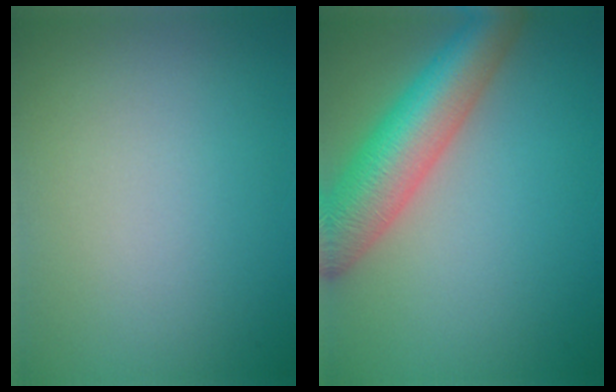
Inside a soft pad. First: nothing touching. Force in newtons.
{"total": 8.0, "press": 8.0, "slide": 0.3}